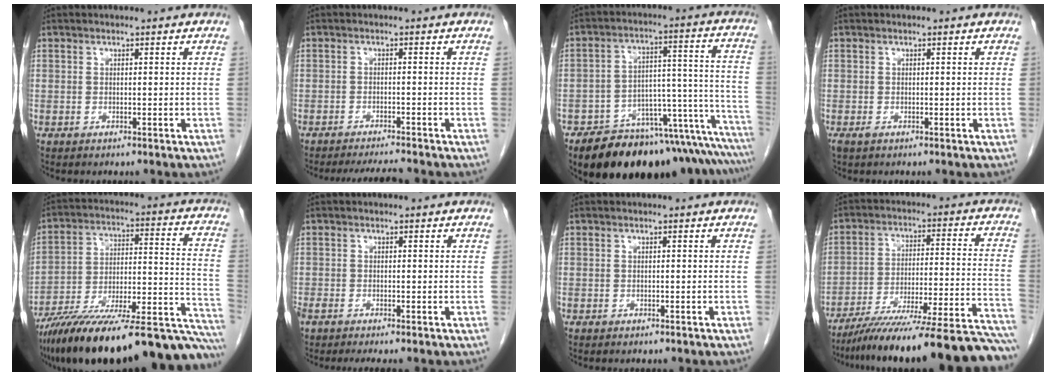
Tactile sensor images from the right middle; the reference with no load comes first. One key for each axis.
{"total": 5.0, "fx": -4.7, "fy": 0.1, "fz": 1.7, "tx": -0.025, "ty": -0.012, "tz": -0.072}
{"total": 24.0, "fx": -21.2, "fy": 5.2, "fz": 10.2, "tx": -0.053, "ty": 0.034, "tz": -0.285}
{"total": 0.8, "fx": -0.4, "fy": 0.4, "fz": 0.5, "tx": -0.013, "ty": -0.001, "tz": -0.004}
{"total": 33.0, "fx": -26.1, "fy": 6.1, "fz": 19.3, "tx": -0.221, "ty": -0.007, "tz": -0.380}
{"total": 4.7, "fx": -3.9, "fy": 1.1, "fz": 2.4, "tx": -0.039, "ty": -0.009, "tz": -0.061}
{"total": 0.7, "fx": -0.6, "fy": 0.3, "fz": 0.3, "tx": -0.014, "ty": -0.003, "tz": -0.008}
{"total": 29.6, "fx": -26.5, "fy": 0.6, "fz": 13.1, "tx": -0.107, "ty": -0.018, "tz": -0.372}